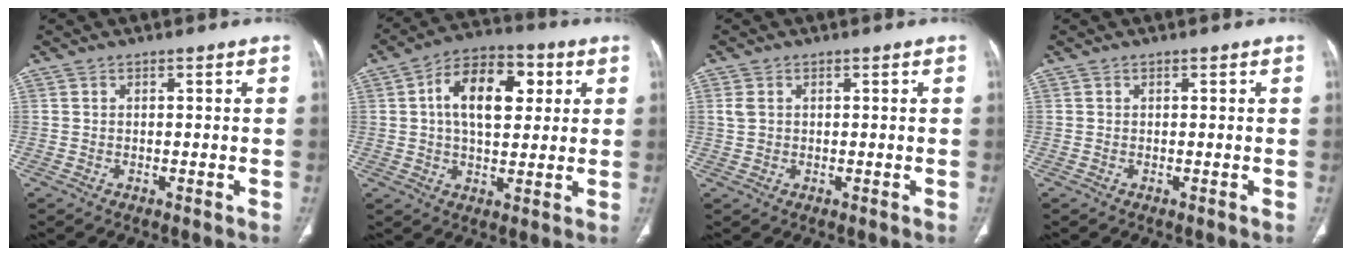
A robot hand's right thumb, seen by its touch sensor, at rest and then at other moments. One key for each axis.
{"total": 14.0, "fx": 3.3, "fy": 8.1, "fz": 10.9, "tx": -0.157, "ty": 0.011, "tz": 0.048}
{"total": 2.1, "fx": 0.6, "fy": 1.6, "fz": 1.3, "tx": -0.032, "ty": 0.004, "tz": 0.019}
{"total": 0.0}